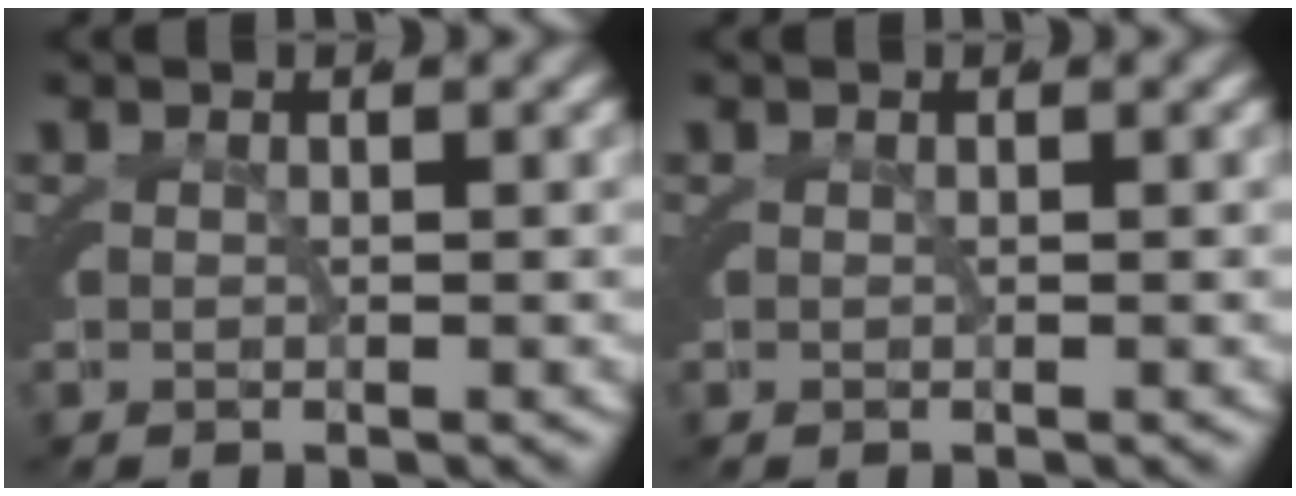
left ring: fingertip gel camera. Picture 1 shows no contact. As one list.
[{"total": 0.0}]